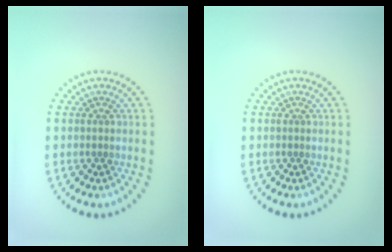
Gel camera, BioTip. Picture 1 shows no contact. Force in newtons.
{"total": 0.0}